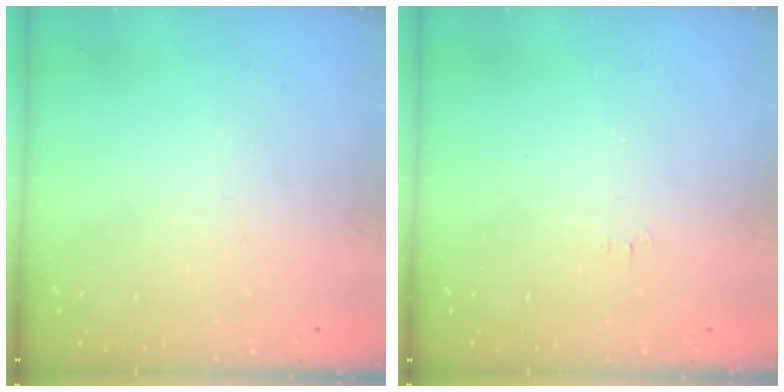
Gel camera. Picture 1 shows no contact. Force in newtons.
{"total": 2.5, "press": 2.5, "slide": 0.3}